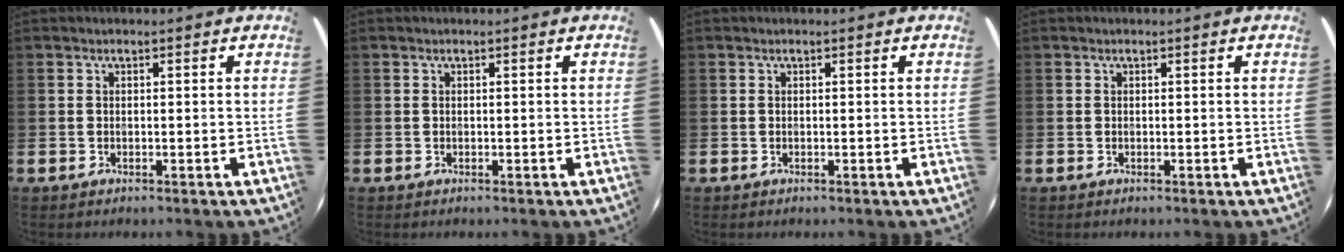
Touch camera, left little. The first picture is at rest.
{"total": 0.0}
{"total": 0.0}
{"total": 0.0}